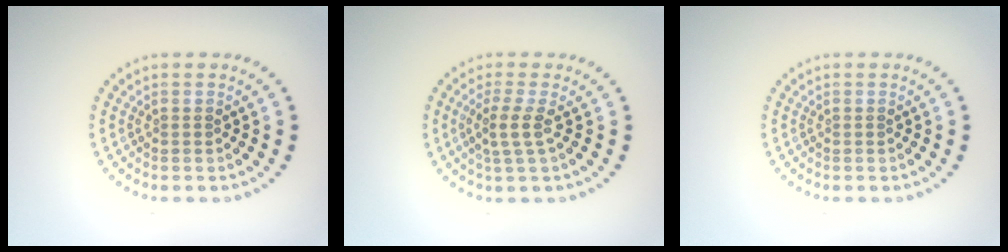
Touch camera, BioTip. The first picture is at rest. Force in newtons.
{"total": 2.2, "press": 1.6, "slide": 1.4}
{"total": 0.0}